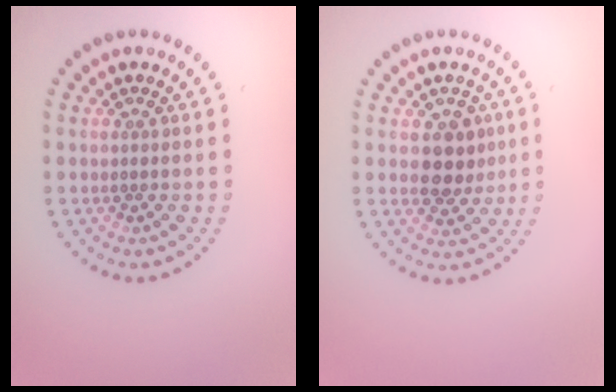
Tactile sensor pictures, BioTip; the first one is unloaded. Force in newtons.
{"total": 3.6, "press": 3.4, "slide": 1.0}